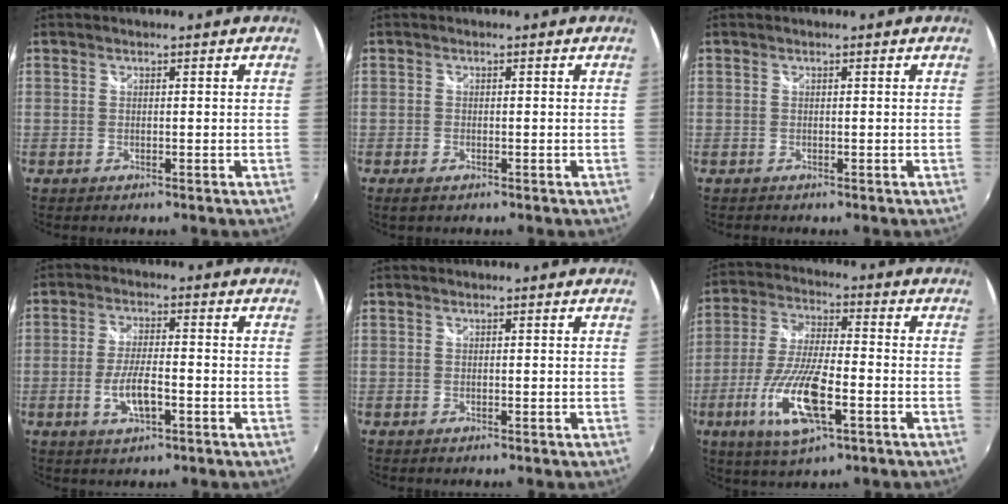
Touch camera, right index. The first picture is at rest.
{"total": 1.6, "force": [-1.0, 0.8, 1.0], "torque": [-0.020, -0.003, -0.017]}
{"total": 0.0}
{"total": 6.3, "force": [-2.2, 2.0, 5.6], "torque": [-0.114, -0.005, -0.039]}
{"total": 0.0}
{"total": 14.5, "force": [-5.5, 4.0, 12.8], "torque": [-0.272, -0.017, -0.104]}